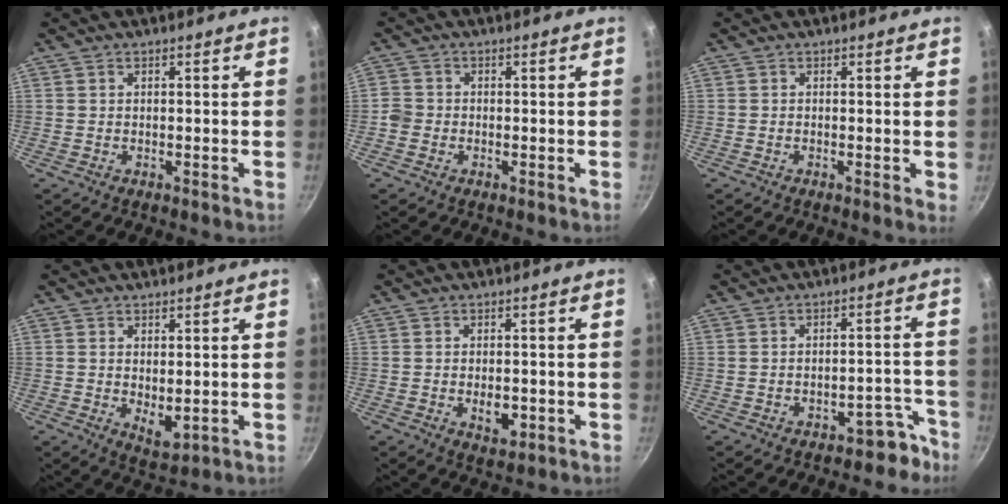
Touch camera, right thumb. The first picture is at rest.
{"total": 2.8, "force": [-1.1, 2.4, 1.0], "torque": [-0.013, 0.017, -0.027]}
{"total": 1.0, "force": [0.0, 0.1, 1.0], "torque": [-0.013, -0.003, -0.005]}
{"total": 4.4, "force": [0.6, 2.2, 3.8], "torque": [-0.055, -0.020, 0.015]}
{"total": 4.1, "force": [-0.9, 2.3, 3.3], "torque": [-0.040, 0.001, -0.009]}
{"total": 5.4, "force": [-4.0, 2.9, 2.2], "torque": [0.013, 0.063, -0.033]}